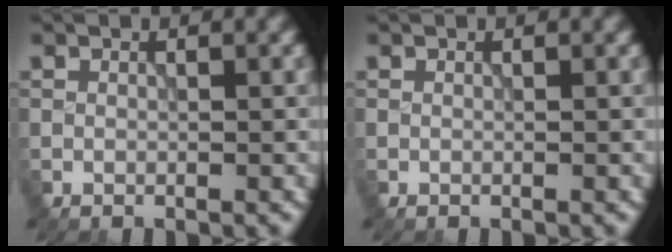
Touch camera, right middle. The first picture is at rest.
{"total": 0.0}